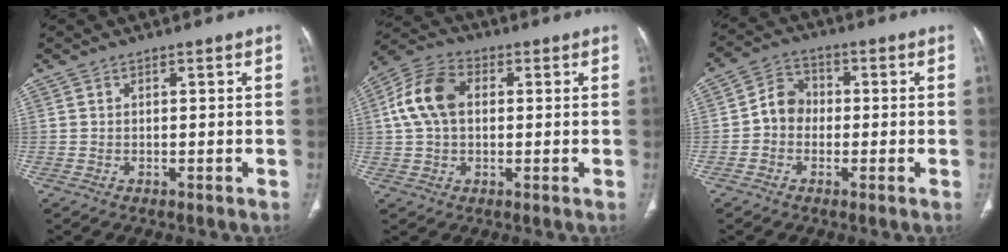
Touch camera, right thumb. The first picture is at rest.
{"total": 10.7, "force": [1.6, 7.2, 7.7], "torque": [-0.155, 0.026, 0.024]}
{"total": 5.9, "force": [-0.7, 5.1, 3.0], "torque": [-0.031, 0.021, -0.026]}